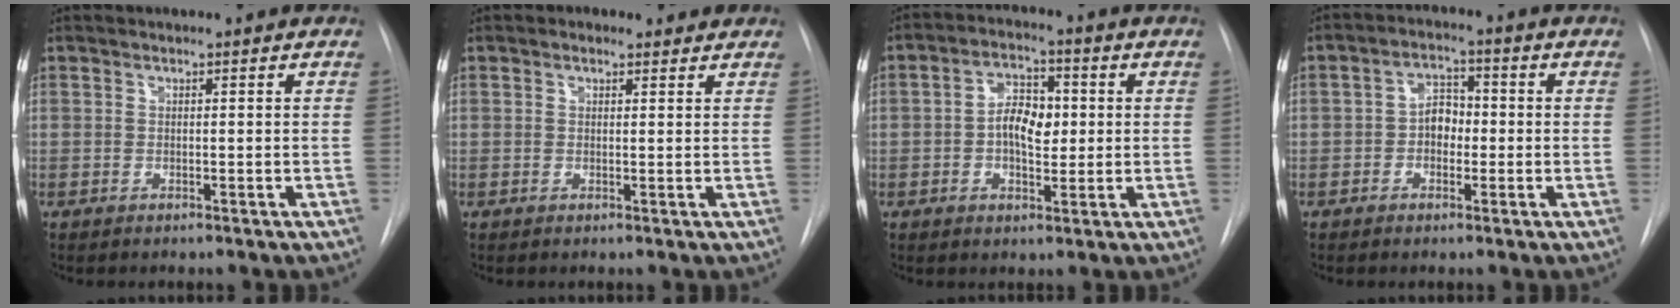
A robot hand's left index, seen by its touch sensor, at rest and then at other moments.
{"total": 1.5, "force": [0.8, 1.1, 0.5], "torque": [-0.011, 0.007, 0.007]}
{"total": 6.4, "force": [-0.5, 3.5, 5.3], "torque": [-0.095, 0.010, -0.010]}
{"total": 4.2, "force": [-1.2, 2.8, 2.9], "torque": [-0.047, 0.012, -0.025]}